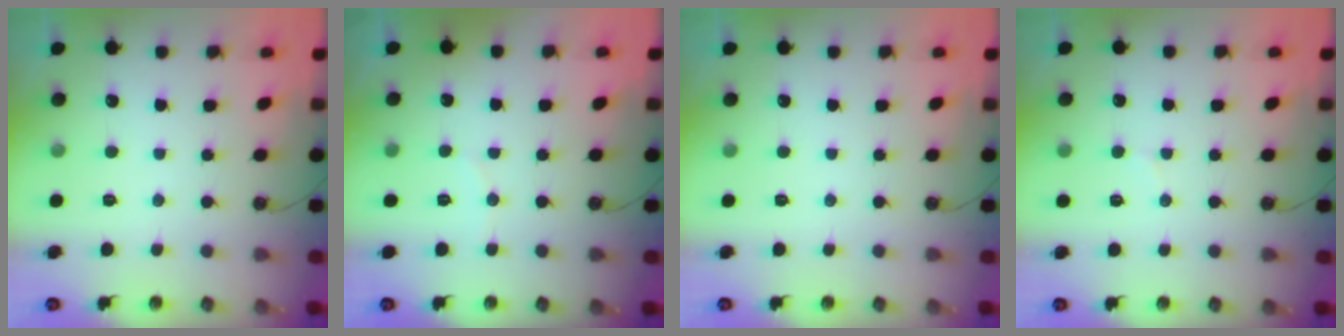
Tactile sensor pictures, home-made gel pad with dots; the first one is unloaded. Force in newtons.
{"total": 3.4, "press": 3.3, "slide": 0.4}
{"total": 0.0}
{"total": 5.6, "press": 5.6, "slide": 0.6}